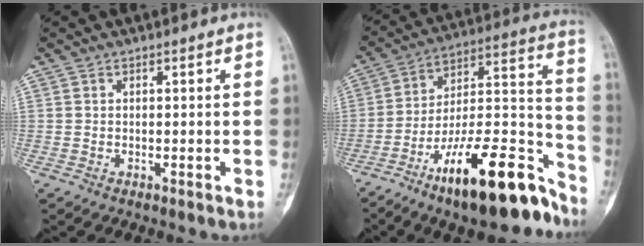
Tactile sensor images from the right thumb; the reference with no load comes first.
{"total": 23.5, "force": [-15.2, 7.1, 16.4], "torque": [-0.218, 0.104, -0.245]}